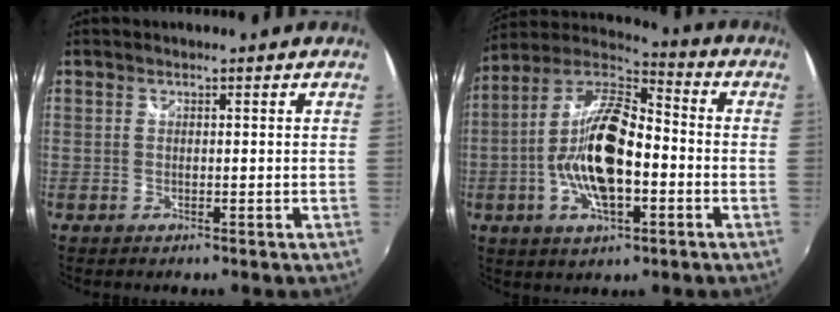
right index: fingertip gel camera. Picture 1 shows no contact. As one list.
[{"total": 16.3, "force": [-3.4, 6.5, 14.5], "torque": [-0.289, 0.004, -0.068]}]